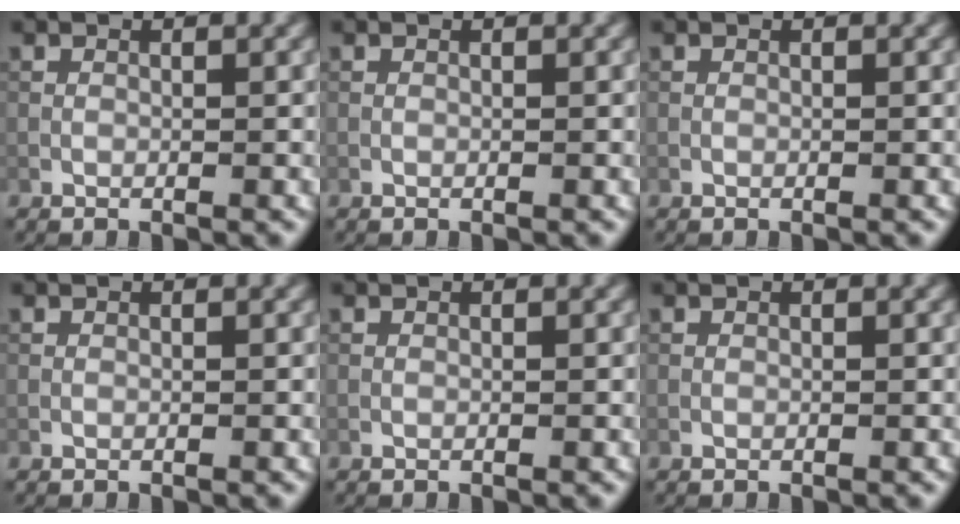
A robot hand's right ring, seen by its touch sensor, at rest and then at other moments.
{"total": 0.0}
{"total": 0.0}
{"total": 0.0}
{"total": 0.0}
{"total": 0.0}